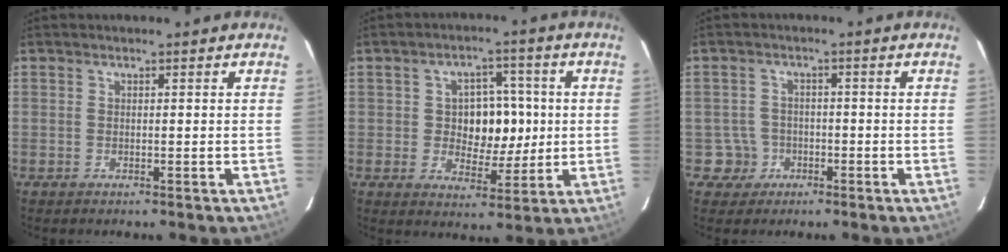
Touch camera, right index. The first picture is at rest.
{"total": 8.4, "force": [0.2, 6.4, 5.5], "torque": [-0.094, 0.010, 0.011]}
{"total": 4.3, "force": [-1.7, 3.9, -0.3], "torque": [-0.001, 0.020, -0.027]}